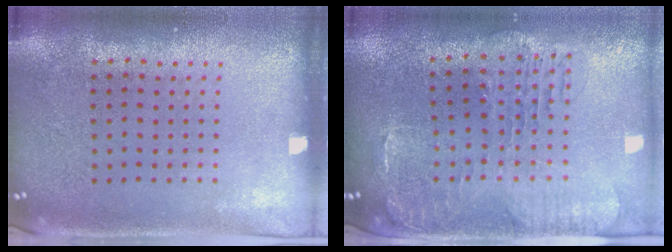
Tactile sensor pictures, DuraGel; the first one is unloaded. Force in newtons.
{"total": 1.5, "press": 1.4, "slide": 0.4}